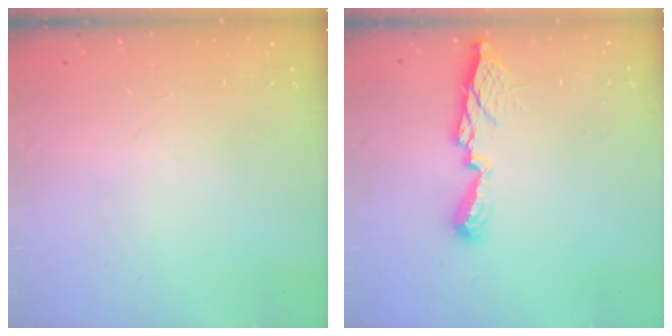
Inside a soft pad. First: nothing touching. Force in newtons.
{"total": 10.6, "press": 10.6, "slide": 0.6}